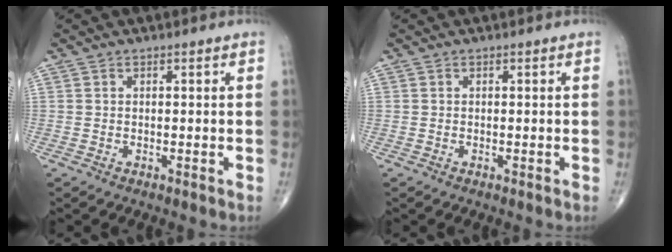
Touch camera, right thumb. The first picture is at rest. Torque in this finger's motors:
{"motor_torque": [0.88, -0.02, 0.06, -0.06, 0.00]}